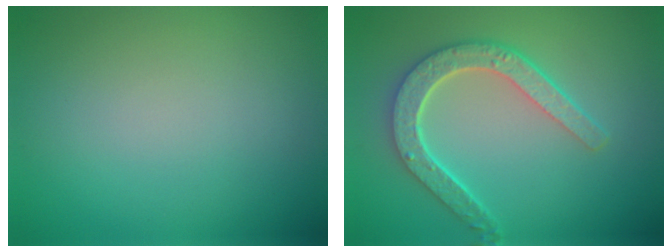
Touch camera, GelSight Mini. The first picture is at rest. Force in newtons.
{"total": 5.1, "press": 4.0, "slide": 3.2}